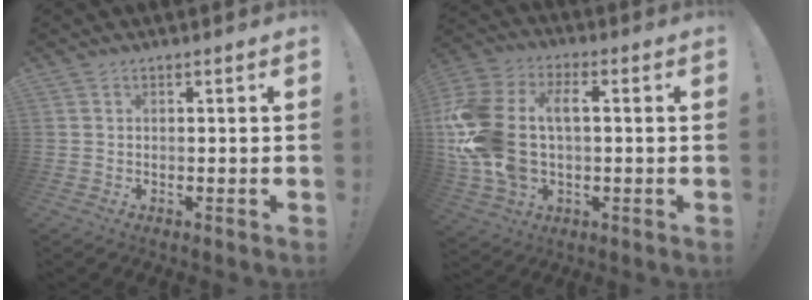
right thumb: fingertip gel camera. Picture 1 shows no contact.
{"total": 20.2, "force": [1.7, 13.5, 14.9], "torque": [-0.308, 0.006, 0.035]}